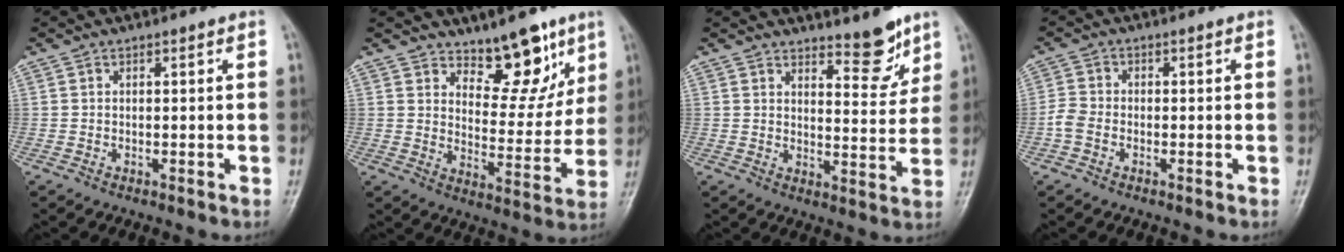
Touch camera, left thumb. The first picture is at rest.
{"total": 11.6, "force": [8.0, 5.6, 6.2], "torque": [-0.042, -0.059, 0.129]}
{"total": 7.0, "force": [5.5, 2.2, 3.7], "torque": [-0.030, -0.049, 0.082]}
{"total": 3.0, "force": [-1.3, 2.2, 1.7], "torque": [-0.037, 0.004, -0.033]}